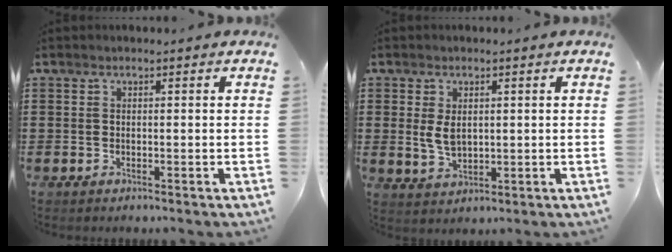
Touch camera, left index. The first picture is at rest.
{"total": 3.9, "force": [0.6, 2.5, 3.0], "torque": [-0.070, 0.004, 0.008]}